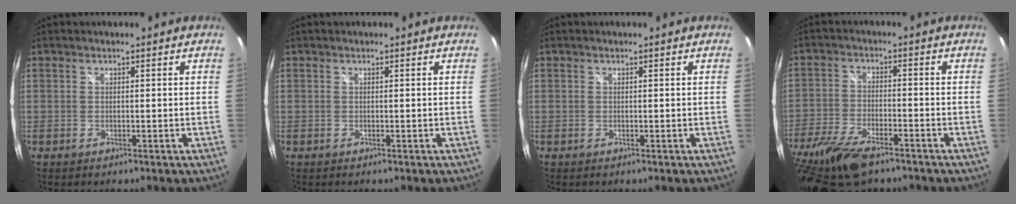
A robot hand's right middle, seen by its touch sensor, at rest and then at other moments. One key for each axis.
{"total": 0.0}
{"total": 0.0}
{"total": 16.4, "fx": -11.8, "fy": 5.9, "fz": 9.6, "tx": -0.223, "ty": -0.049, "tz": -0.215}